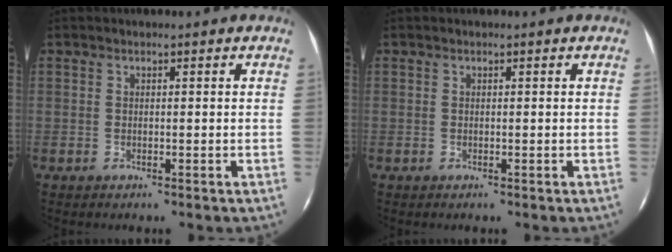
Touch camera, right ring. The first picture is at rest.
{"total": 0.0}